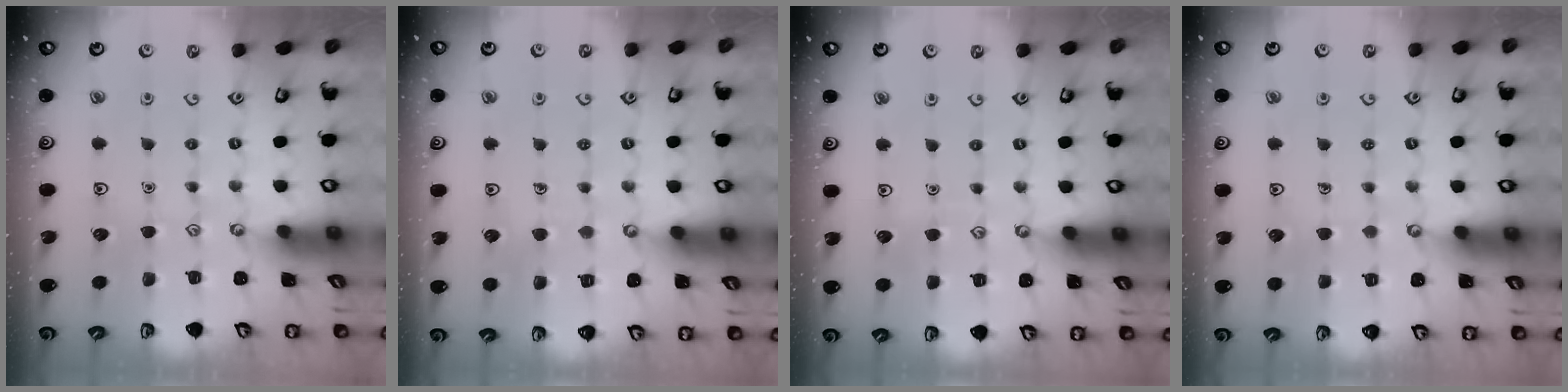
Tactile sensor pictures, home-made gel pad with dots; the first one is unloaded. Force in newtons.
{"total": 4.0, "press": 4.0, "slide": 0.3}
{"total": 3.4, "press": 3.4, "slide": 0.3}
{"total": 2.5, "press": 2.5, "slide": 0.2}